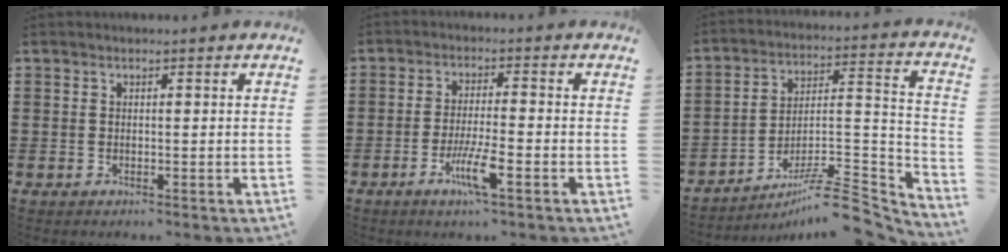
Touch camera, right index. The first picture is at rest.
{"total": 6.0, "force": [-3.0, 0.6, 5.2], "torque": [-0.103, -0.014, -0.054]}
{"total": 10.1, "force": [-8.2, 1.9, 5.6], "torque": [-0.076, 0.026, -0.155]}